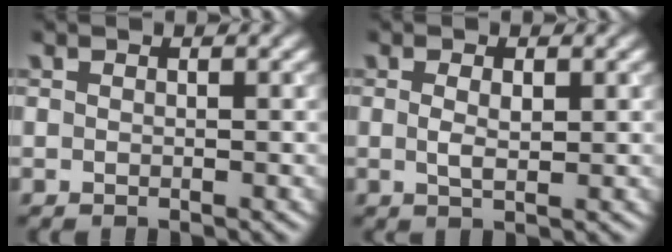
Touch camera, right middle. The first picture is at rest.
{"total": 1.6, "force": [0.3, 0.6, 1.4], "torque": [-0.031, -0.003, 0.005]}